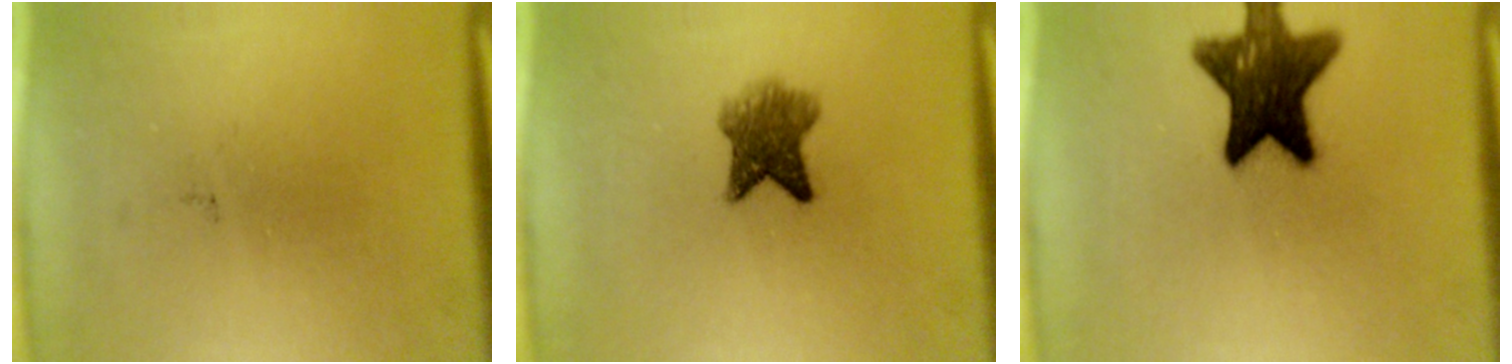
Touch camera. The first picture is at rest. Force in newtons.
{"total": 5.2}
{"total": 13.1}